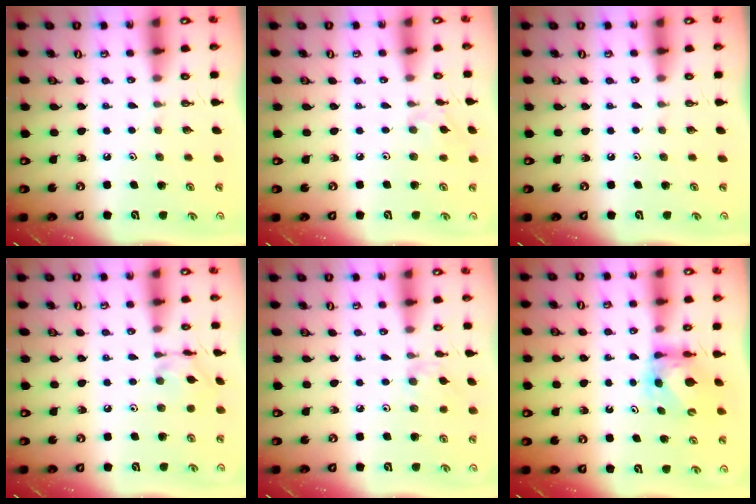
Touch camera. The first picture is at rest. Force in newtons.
{"total": 3.9, "press": 3.9, "slide": 0.6}
{"total": 0.0}
{"total": 6.4, "press": 6.4, "slide": 0.2}
{"total": 1.7, "press": 1.6, "slide": 0.4}
{"total": 5.6, "press": 5.6, "slide": 0.6}